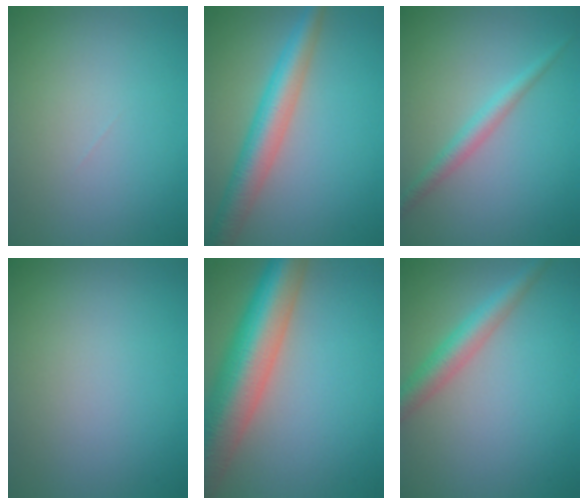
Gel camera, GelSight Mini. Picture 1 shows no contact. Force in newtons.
{"total": 5.3, "press": 5.3, "slide": 0.2}
{"total": 2.1, "press": 2.1, "slide": 0.0}
{"total": 0.0}
{"total": 11.0, "press": 10.9, "slide": 0.9}
{"total": 3.4, "press": 3.4, "slide": 0.1}